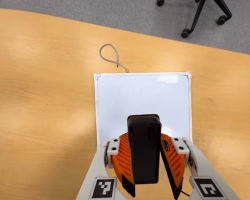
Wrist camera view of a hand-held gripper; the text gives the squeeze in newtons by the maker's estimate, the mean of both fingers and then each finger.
{"total": 8.3, "left": 8.8, "right": 7.8}